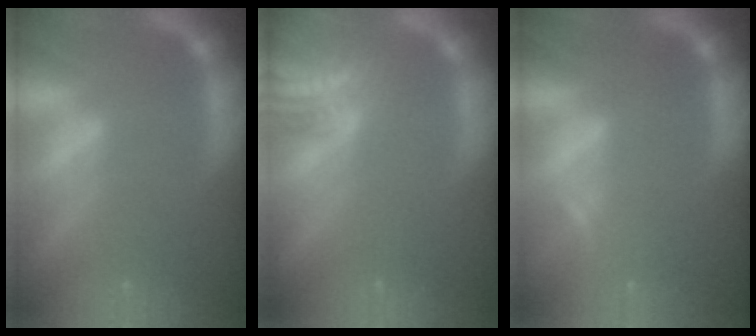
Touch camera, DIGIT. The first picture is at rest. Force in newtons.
{"total": 6.6}
{"total": 0.9}